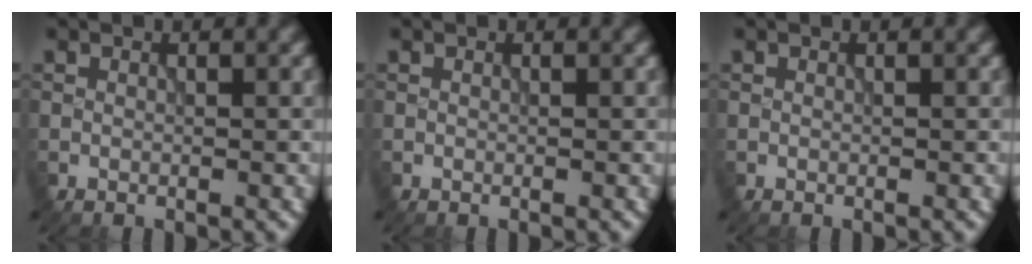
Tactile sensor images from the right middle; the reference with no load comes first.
{"total": 0.0}
{"total": 0.0}